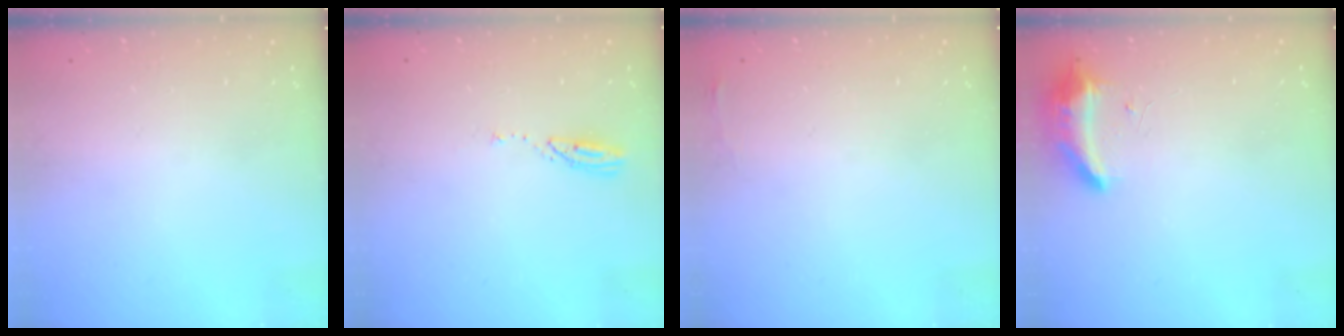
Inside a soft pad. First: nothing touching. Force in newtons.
{"total": 3.8, "press": 3.7, "slide": 0.4}
{"total": 3.3, "press": 3.2, "slide": 0.5}
{"total": 18.4, "press": 10.9, "slide": 14.8}